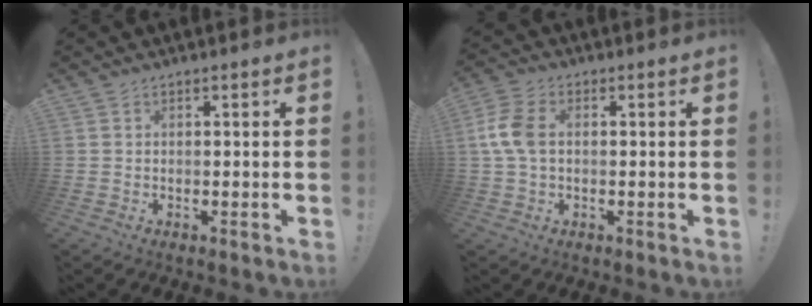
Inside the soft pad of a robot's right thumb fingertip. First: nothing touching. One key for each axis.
{"total": 8.3, "fx": 0.5, "fy": 5.1, "fz": 6.5, "tx": -0.148, "ty": 0.004, "tz": 0.011}